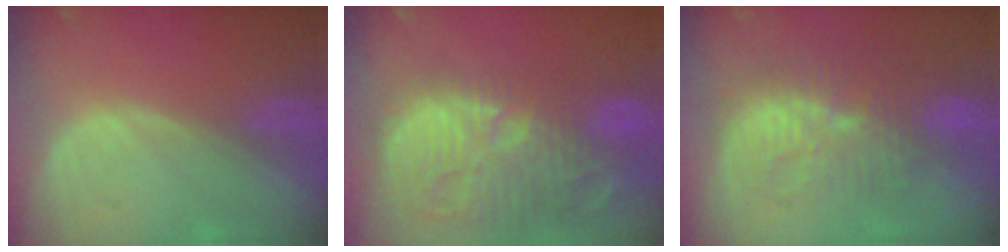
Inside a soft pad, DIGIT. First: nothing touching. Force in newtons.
{"total": 15.4, "press": 13.4, "slide": 7.6}
{"total": 9.2, "press": 9.0, "slide": 2.0}